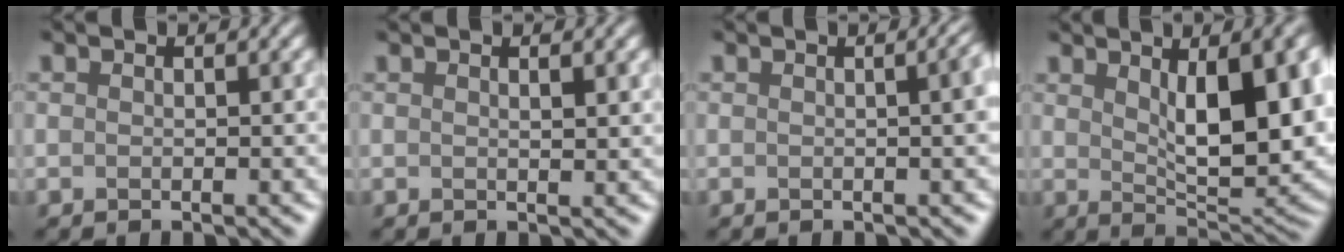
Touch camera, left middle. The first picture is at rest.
{"total": 0.8, "force": [0.4, -0.5, 0.4], "torque": [-0.005, 0.000, 0.003]}
{"total": 3.7, "force": [0.3, 1.7, 3.3], "torque": [0.000, 0.020, -0.019]}
{"total": 8.5, "force": [1.9, 2.3, 8.0], "torque": [-0.121, -0.012, 0.042]}